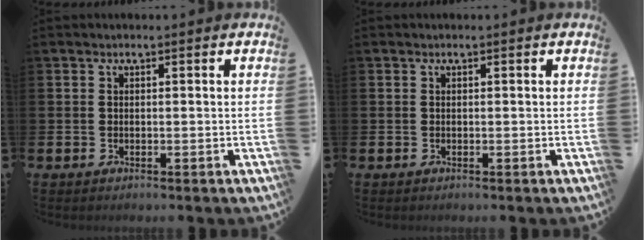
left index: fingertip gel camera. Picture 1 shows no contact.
{"total": 0.0}